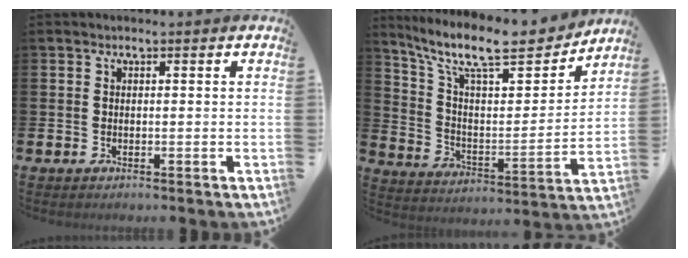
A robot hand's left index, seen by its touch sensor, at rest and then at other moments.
{"total": 11.9, "force": [10.2, 2.8, 5.6], "torque": [-0.138, -0.065, 0.175]}